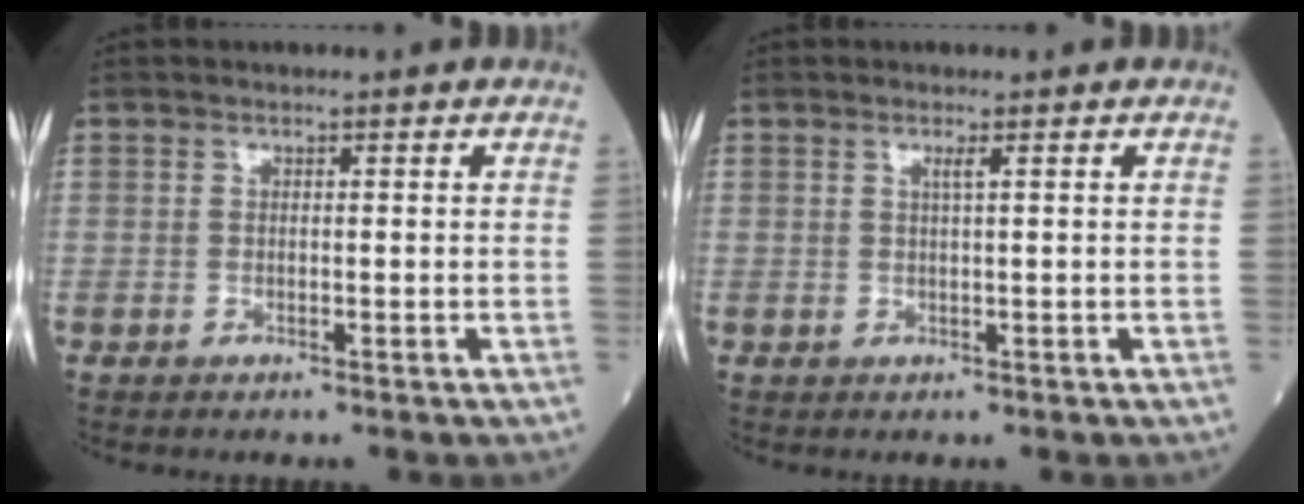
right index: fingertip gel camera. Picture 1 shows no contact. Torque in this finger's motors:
{"motor_torque": [0.26, 0.14, 0.04, 0.04]}